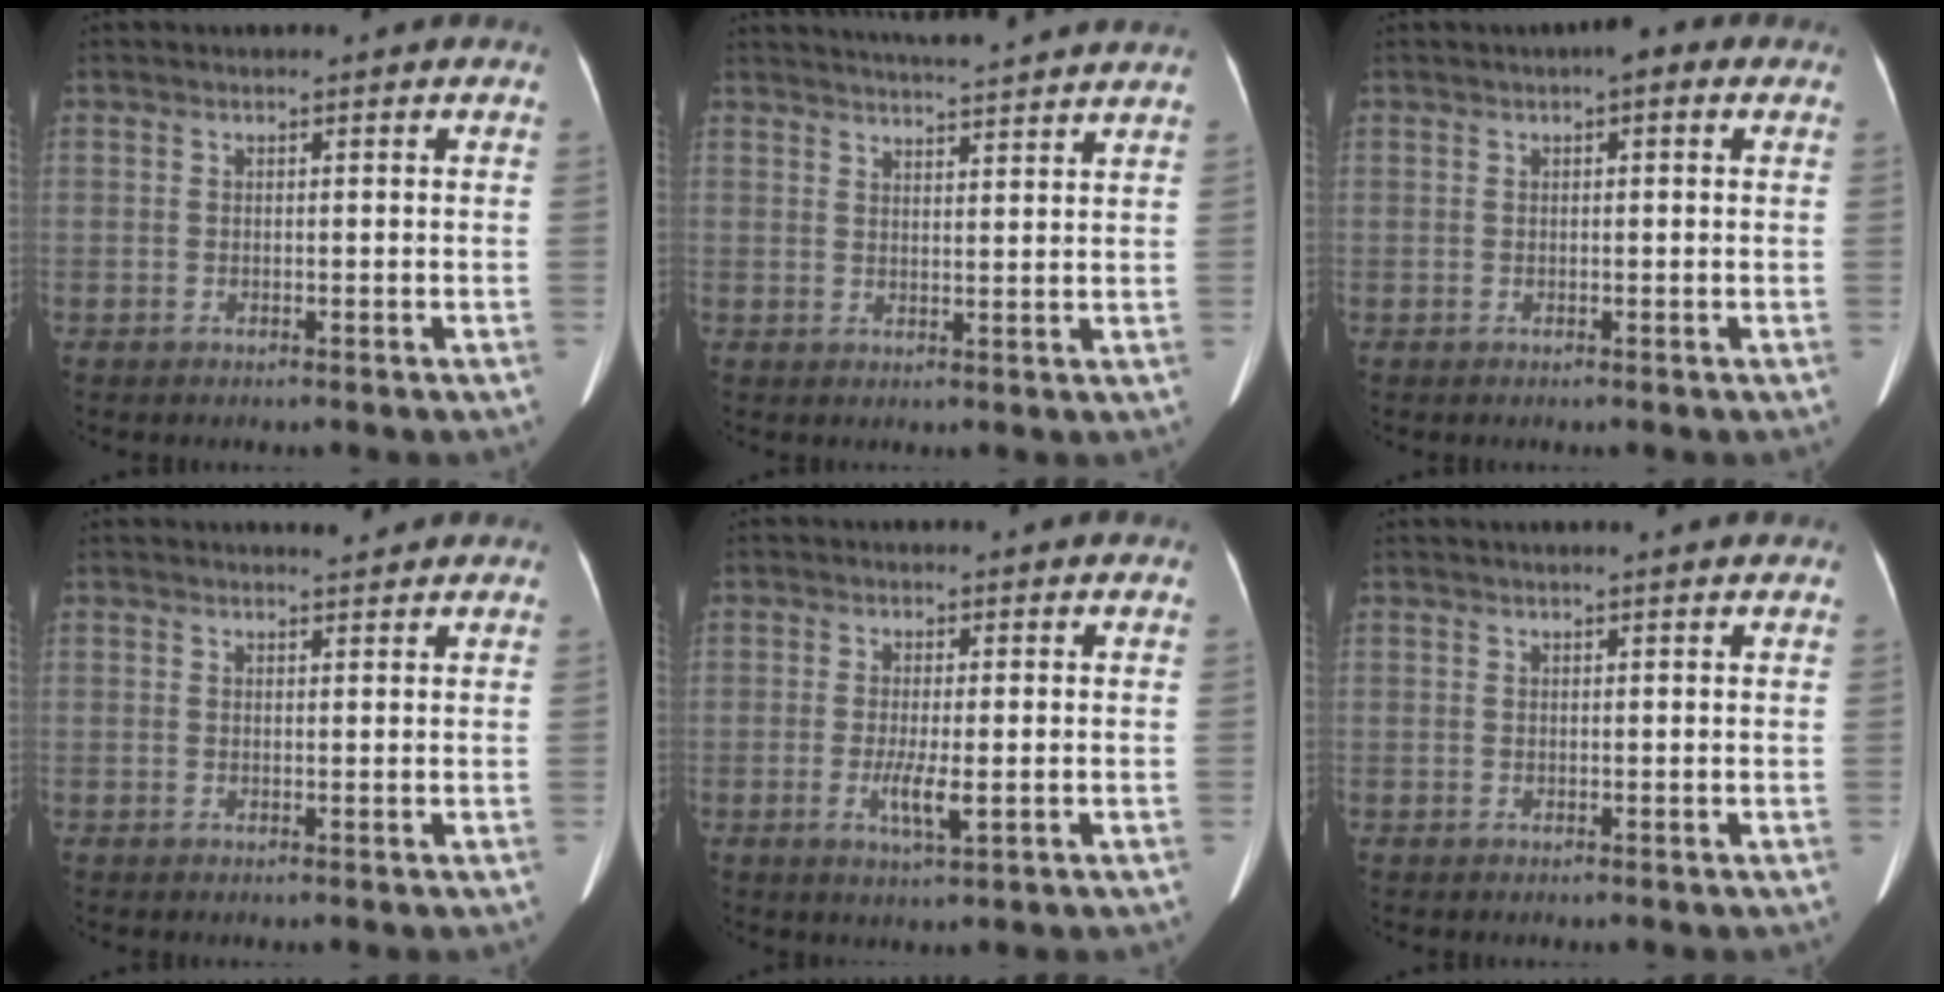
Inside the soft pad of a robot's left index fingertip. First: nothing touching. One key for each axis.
{"total": 11.4, "fx": 10.7, "fy": -0.4, "fz": 4.0, "tx": -0.069, "ty": 0.015, "tz": 0.138}
{"total": 2.5, "fx": 1.1, "fy": 0.9, "fz": 2.1, "tx": -0.026, "ty": 0.012, "tz": 0.010}
{"total": 1.4, "fx": 1.4, "fy": 0.1, "fz": 0.2, "tx": -0.008, "ty": -0.004, "tz": 0.024}
{"total": 3.8, "fx": -0.8, "fy": 0.6, "fz": 3.6, "tx": -0.072, "ty": -0.007, "tz": -0.011}
{"total": 3.0, "fx": 2.7, "fy": 0.0, "fz": 1.3, "tx": -0.016, "ty": 0.021, "tz": 0.030}